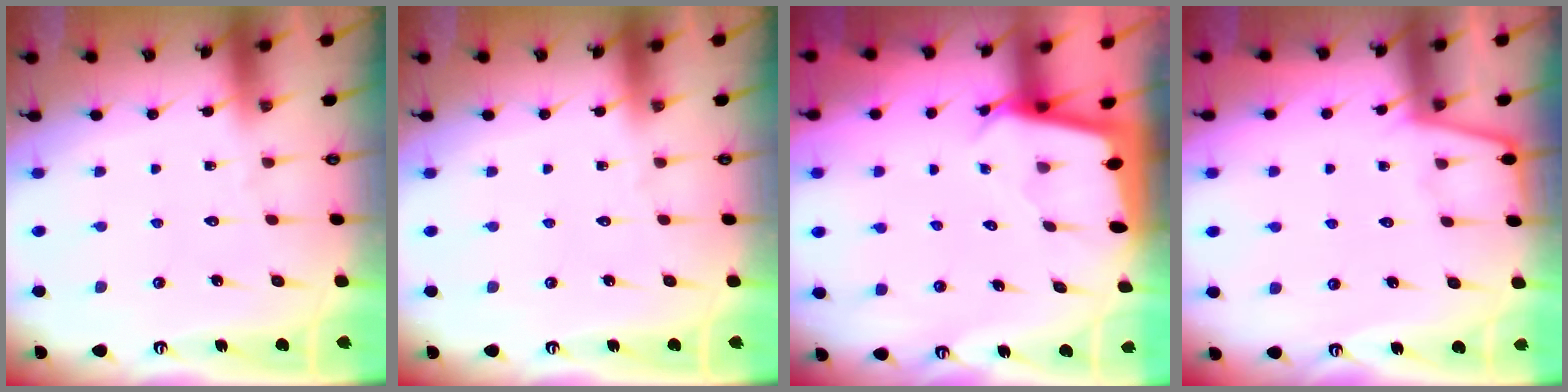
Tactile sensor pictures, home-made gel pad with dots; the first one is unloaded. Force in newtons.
{"total": 0.0}
{"total": 2.4, "press": 2.4, "slide": 0.2}
{"total": 2.4, "press": 2.4, "slide": 0.4}